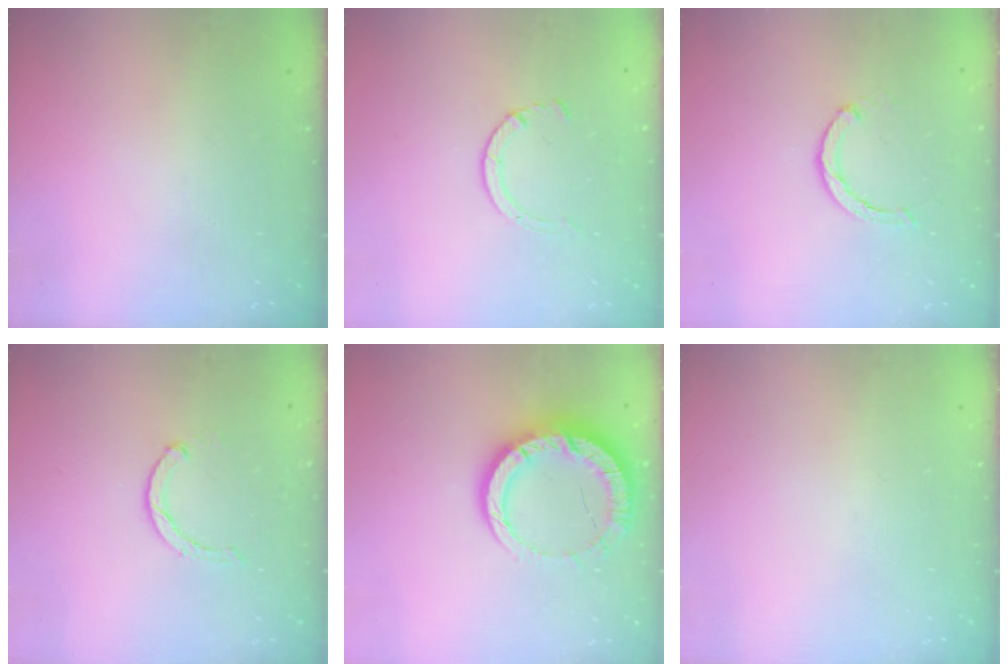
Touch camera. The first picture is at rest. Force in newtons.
{"total": 2.8, "press": 2.8, "slide": 0.4}
{"total": 2.1, "press": 2.0, "slide": 0.4}
{"total": 1.9, "press": 1.9, "slide": 0.3}
{"total": 13.4, "press": 13.3, "slide": 1.1}
{"total": 0.0}